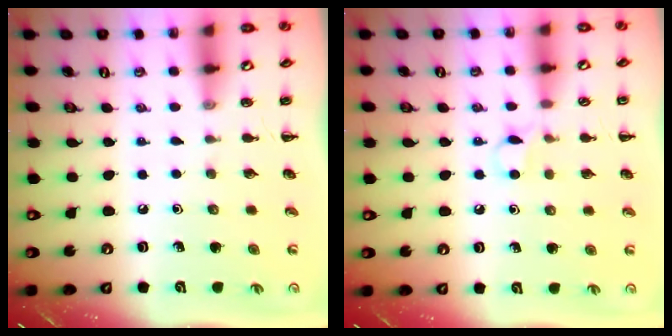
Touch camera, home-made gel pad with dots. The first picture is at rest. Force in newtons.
{"total": 3.6, "press": 3.5, "slide": 1.1}